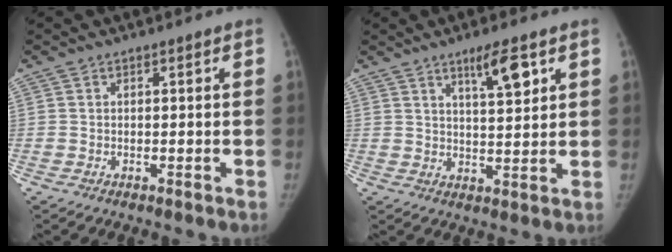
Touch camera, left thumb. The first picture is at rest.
{"total": 6.7, "force": [3.7, 1.5, 5.4], "torque": [-0.079, -0.023, 0.061]}